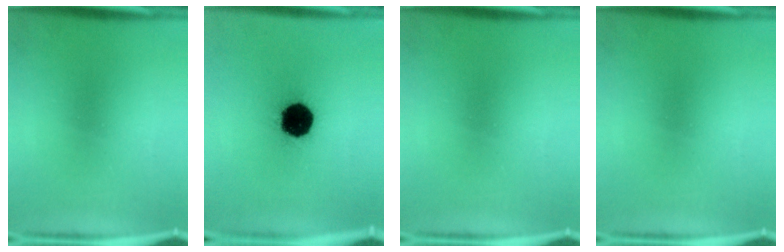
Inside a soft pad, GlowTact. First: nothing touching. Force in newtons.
{"total": 16.9}
{"total": 0.0}
{"total": 0.0}